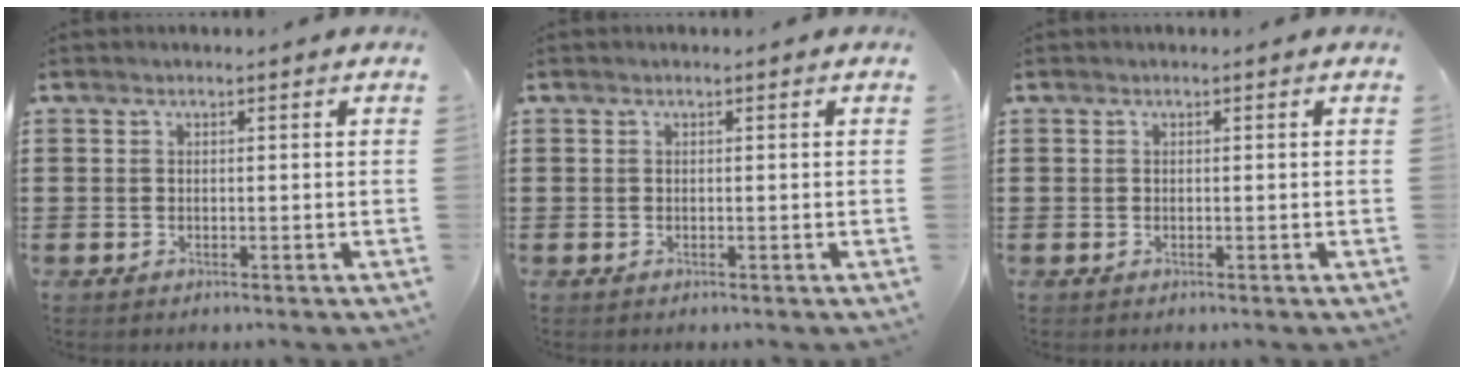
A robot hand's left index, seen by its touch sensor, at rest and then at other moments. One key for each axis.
{"total": 0.0}
{"total": 0.0}